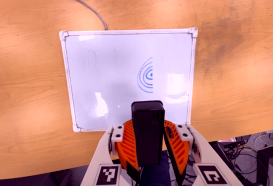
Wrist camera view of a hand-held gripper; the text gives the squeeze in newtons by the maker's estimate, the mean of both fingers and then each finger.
{"total": 8.0, "left": 8.2, "right": 7.8}